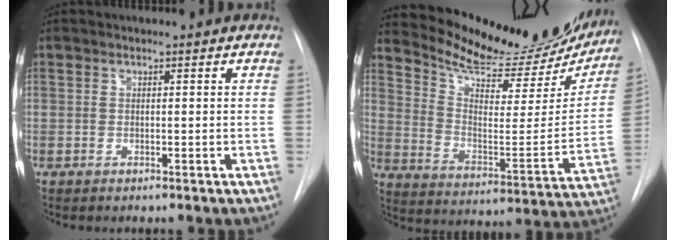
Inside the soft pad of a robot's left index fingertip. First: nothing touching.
{"total": 23.6, "force": [21.8, 5.5, 7.2], "torque": [-0.105, -0.066, 0.296]}